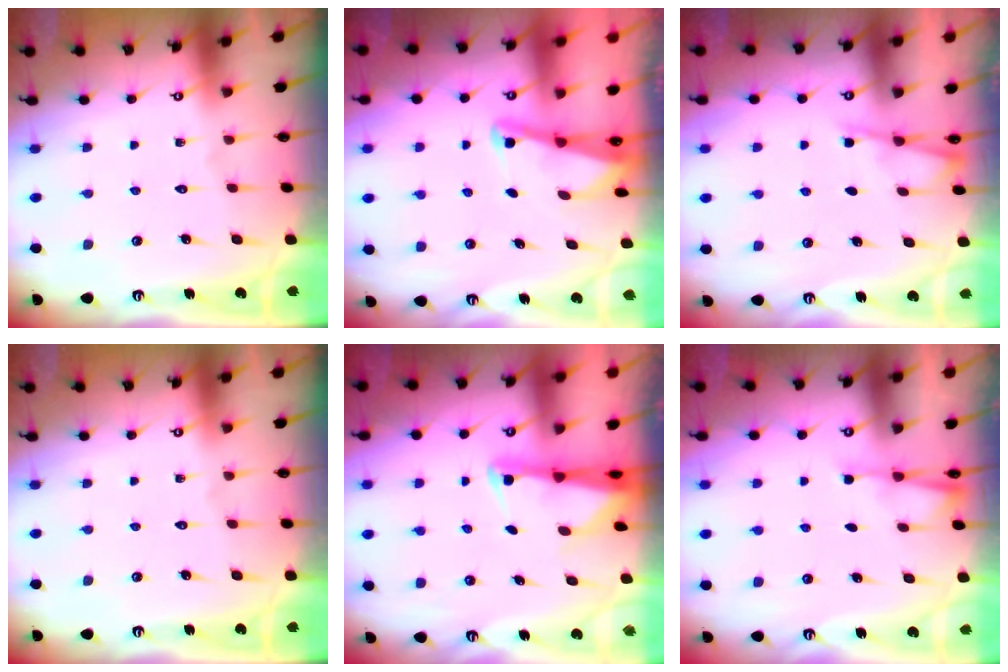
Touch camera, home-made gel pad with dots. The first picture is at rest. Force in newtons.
{"total": 2.2, "press": 2.2, "slide": 0.3}
{"total": 2.8, "press": 2.8, "slide": 0.3}
{"total": 0.0}
{"total": 2.5, "press": 2.4, "slide": 0.5}
{"total": 2.3, "press": 2.2, "slide": 0.4}